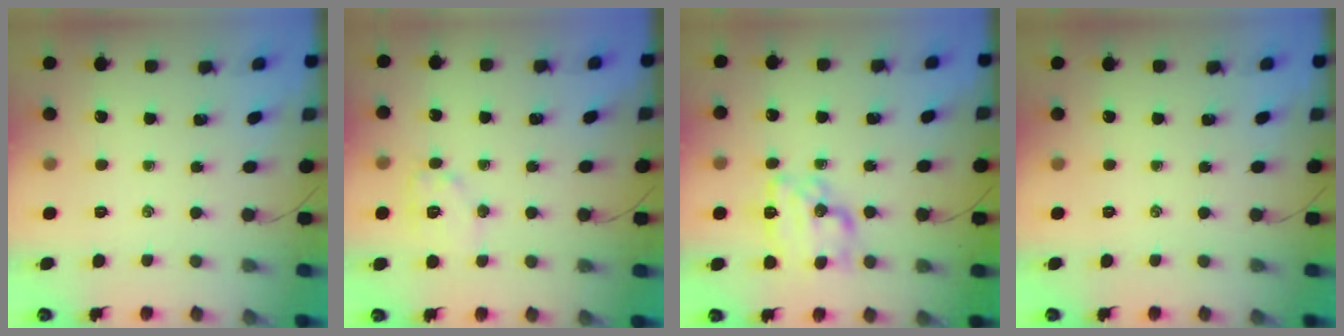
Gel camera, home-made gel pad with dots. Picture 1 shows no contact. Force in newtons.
{"total": 8.7, "press": 8.7, "slide": 0.2}
{"total": 13.1, "press": 13.1, "slide": 0.4}
{"total": 0.0}